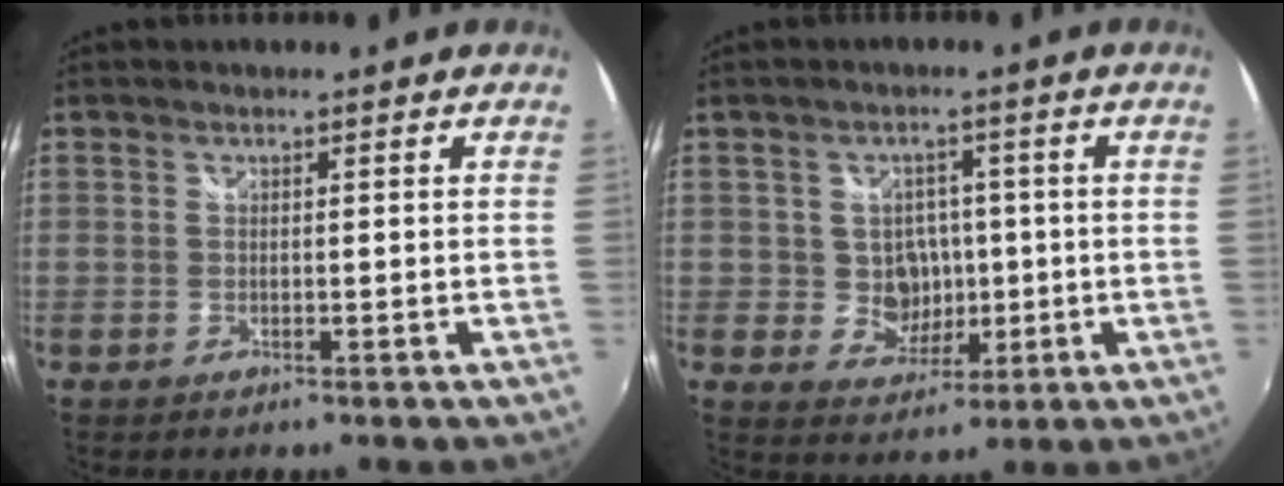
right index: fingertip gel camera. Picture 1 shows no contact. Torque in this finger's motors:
{"motor_torque": [-0.69, 0.69, 0.05, 0.01]}